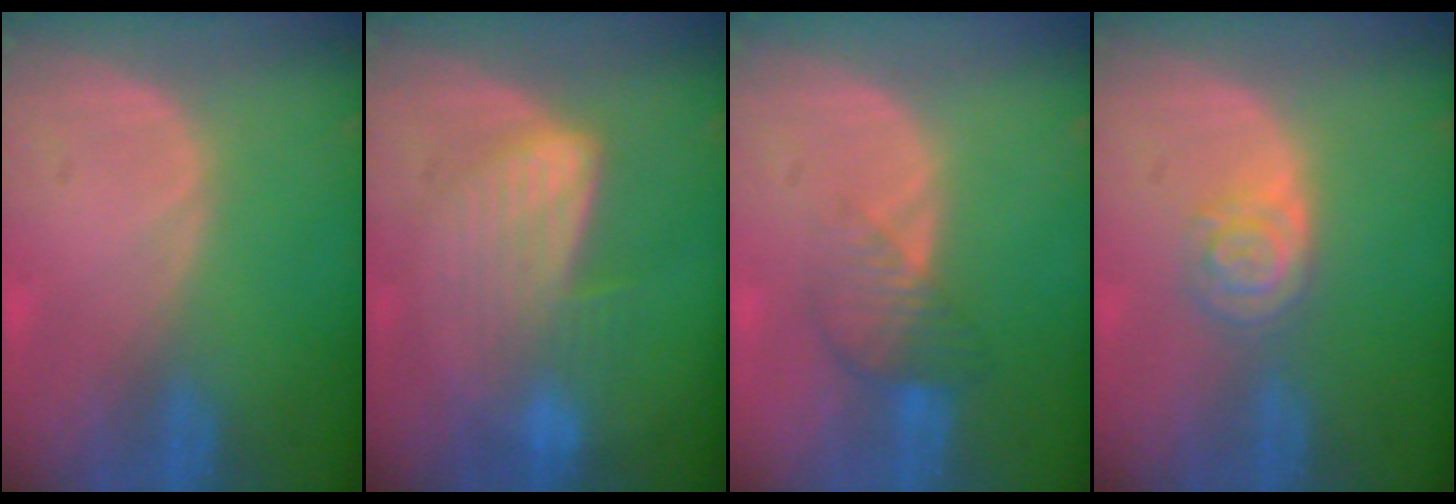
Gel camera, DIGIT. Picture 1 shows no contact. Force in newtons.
{"total": 6.5, "press": 6.5, "slide": 1.0}
{"total": 4.5, "press": 3.9, "slide": 2.3}
{"total": 4.2, "press": 3.8, "slide": 1.8}